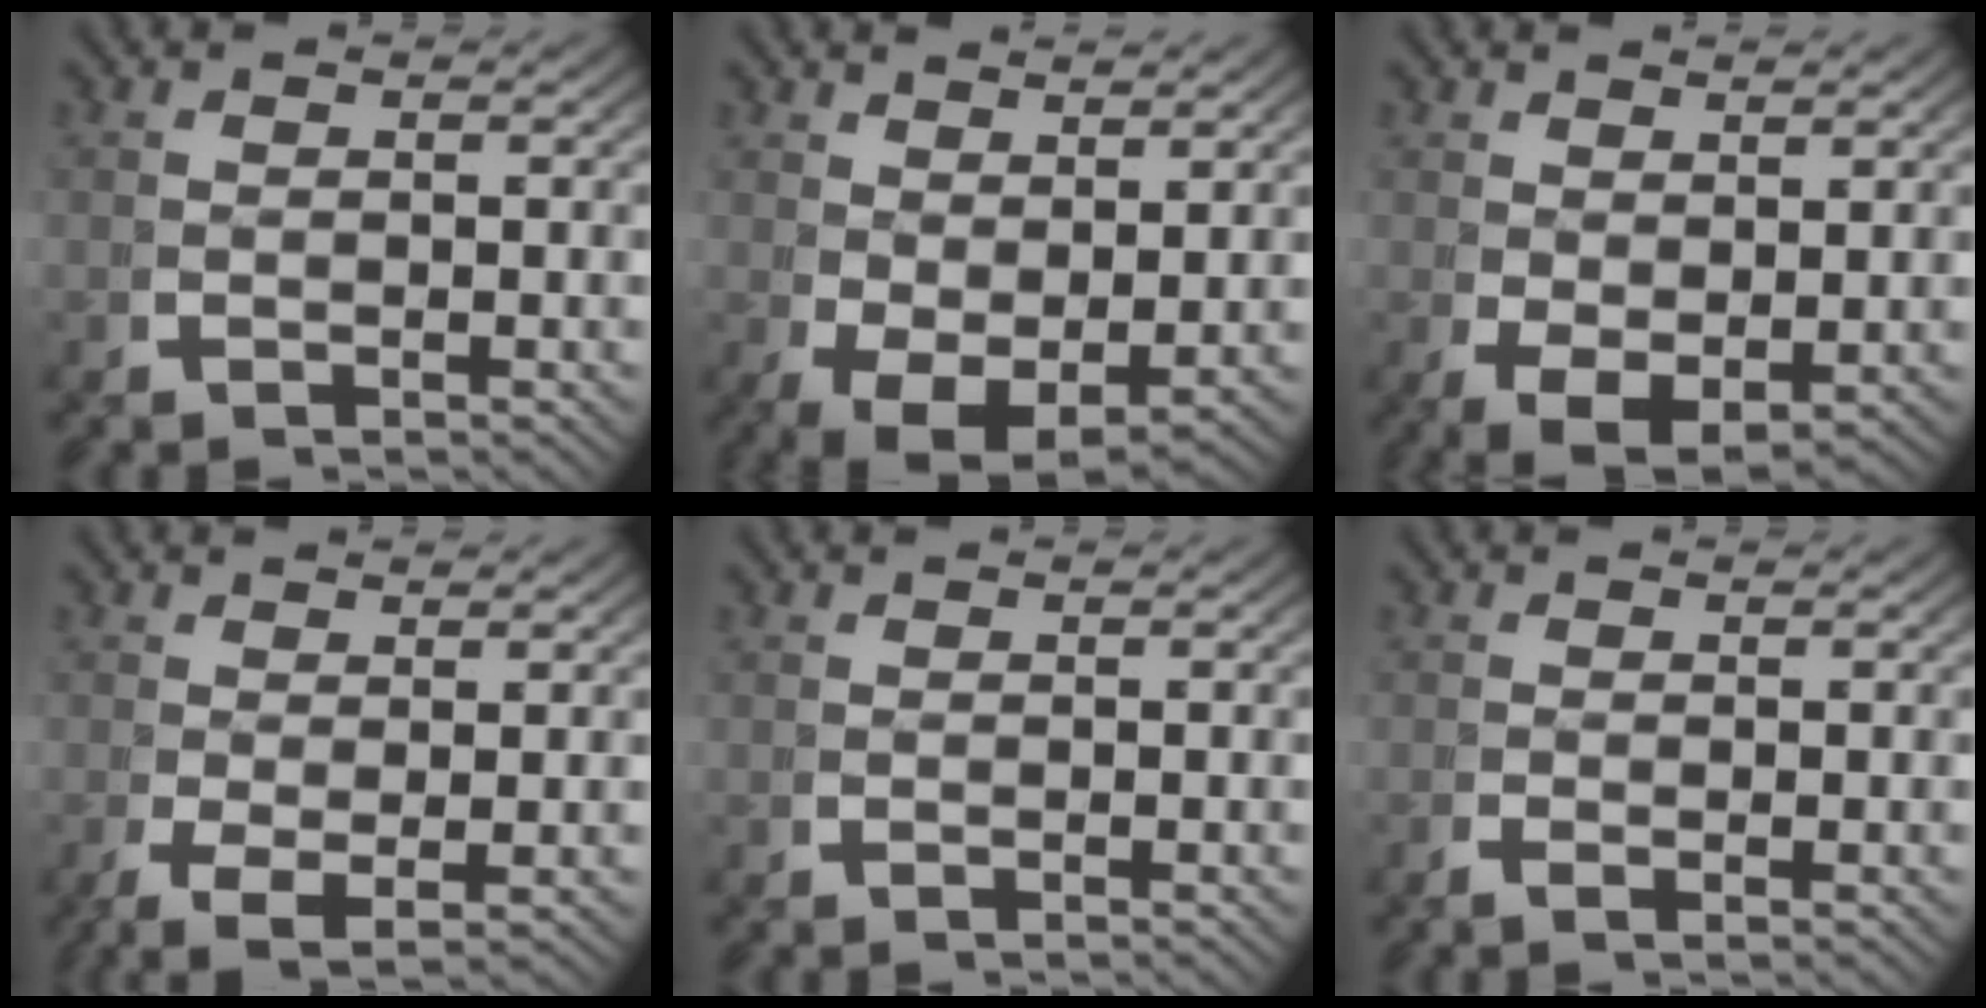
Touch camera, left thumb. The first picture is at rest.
{"total": 5.8, "force": [-1.3, 4.2, 3.9], "torque": [-0.089, -0.046, 0.007]}
{"total": 4.1, "force": [-0.8, 2.8, 2.9], "torque": [-0.063, -0.033, 0.013]}
{"total": 3.1, "force": [-0.9, 1.6, 2.5], "torque": [-0.057, -0.025, 0.000]}
{"total": 0.0}
{"total": 0.5, "force": [-0.1, -0.1, 0.5], "torque": [-0.014, -0.005, -0.002]}